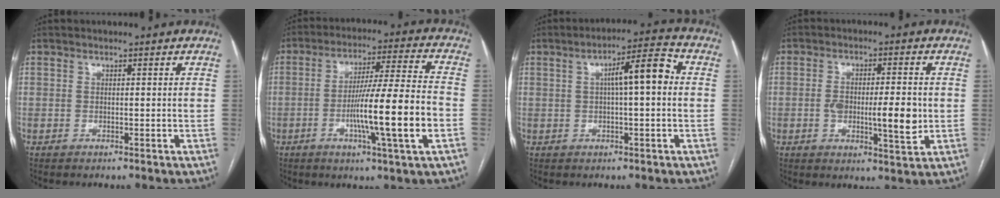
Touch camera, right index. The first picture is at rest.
{"total": 14.7, "force": [-3.7, -0.7, 14.2], "torque": [-0.245, -0.006, -0.066]}
{"total": 7.8, "force": [1.0, 1.3, 7.7], "torque": [-0.120, 0.027, 0.015]}
{"total": 8.5, "force": [-0.9, 2.2, 8.2], "torque": [-0.137, -0.002, -0.010]}